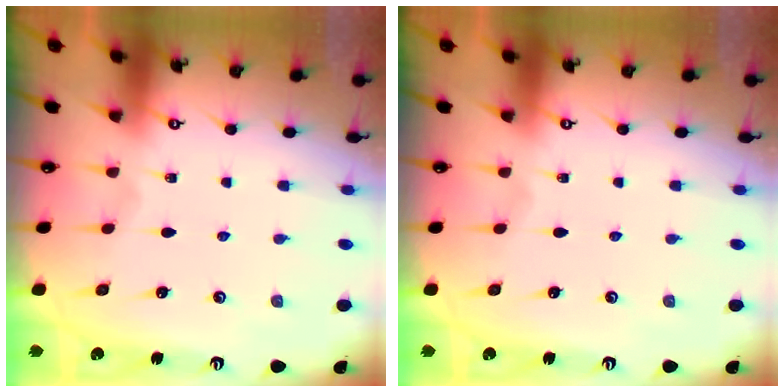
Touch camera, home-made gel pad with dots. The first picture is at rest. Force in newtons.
{"total": 0.0}